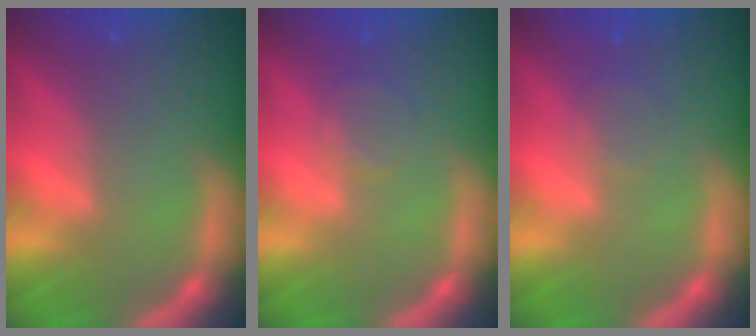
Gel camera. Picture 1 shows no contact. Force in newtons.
{"total": 2.0}
{"total": 1.5}